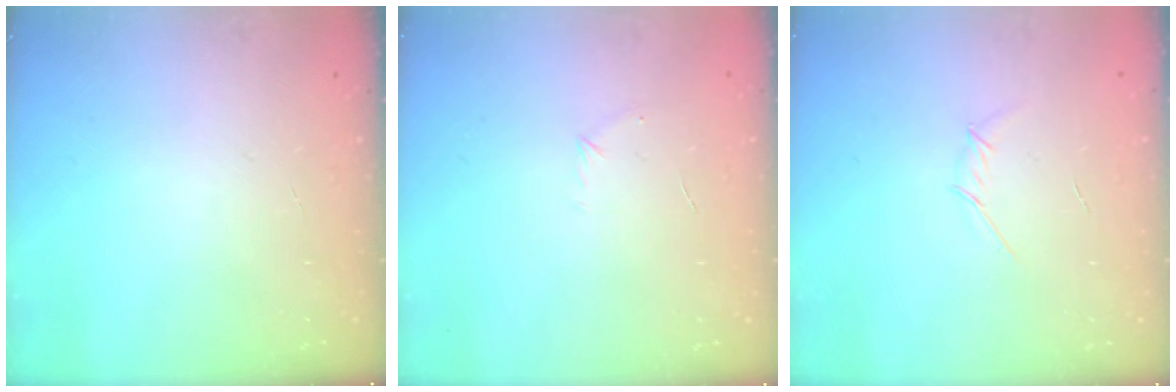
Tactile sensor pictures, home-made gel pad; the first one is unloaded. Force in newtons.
{"total": 4.0, "press": 3.9, "slide": 1.2}
{"total": 3.5, "press": 3.4, "slide": 0.9}